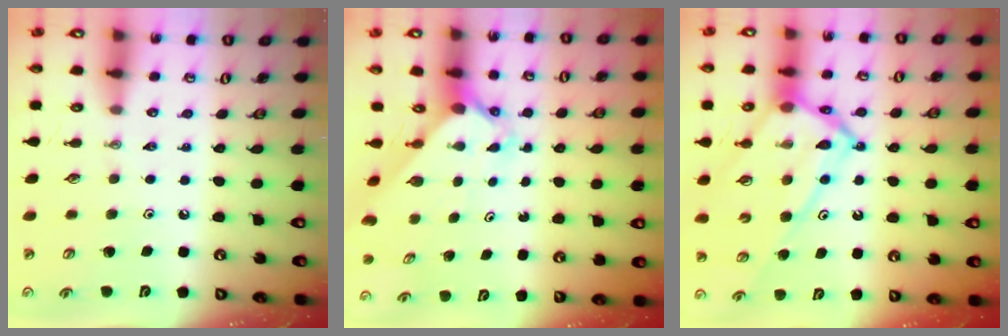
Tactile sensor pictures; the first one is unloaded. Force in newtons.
{"total": 2.5, "press": 2.5, "slide": 0.2}
{"total": 18.1, "press": 18.0, "slide": 1.6}